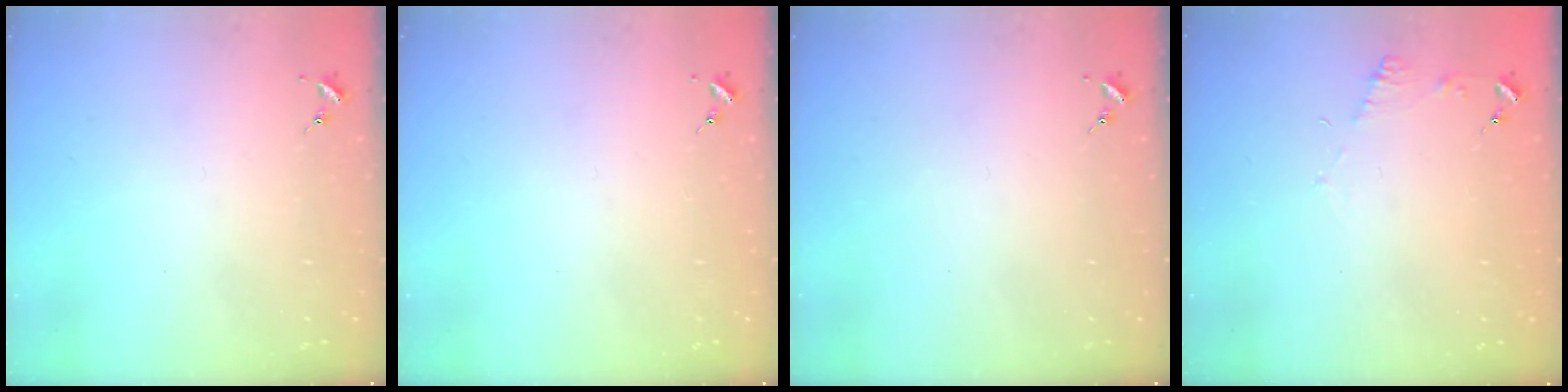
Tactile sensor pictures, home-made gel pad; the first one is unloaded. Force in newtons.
{"total": 0.0}
{"total": 0.0}
{"total": 5.6, "press": 5.6, "slide": 0.7}